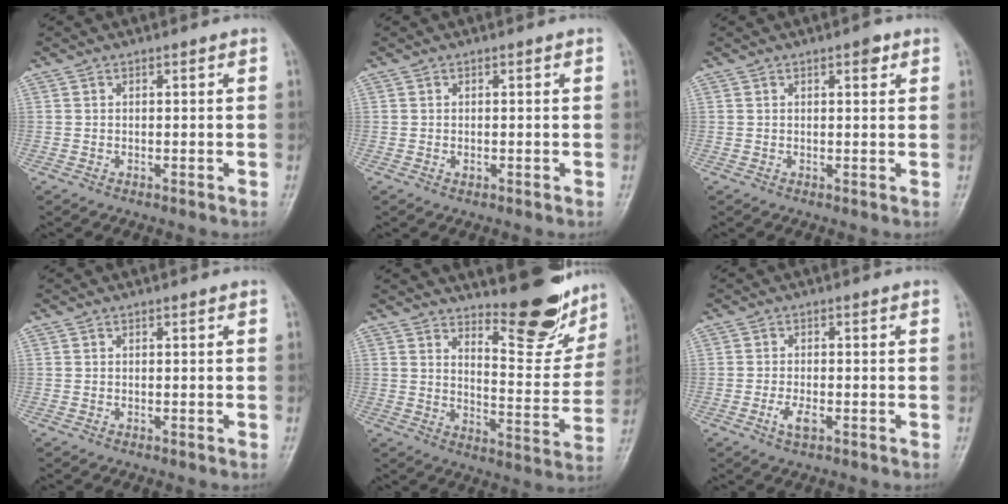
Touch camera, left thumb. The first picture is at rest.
{"total": 0.7, "force": [0.0, 0.5, 0.4], "torque": [-0.008, -0.001, -0.001]}
{"total": 2.1, "force": [1.2, 0.8, 1.4], "torque": [-0.014, -0.004, 0.015]}
{"total": 0.0}
{"total": 14.4, "force": [12.0, 4.0, 6.9], "torque": [-0.059, -0.108, 0.170]}
{"total": 2.9, "force": [-1.1, 1.3, 2.3], "torque": [-0.046, 0.000, -0.019]}